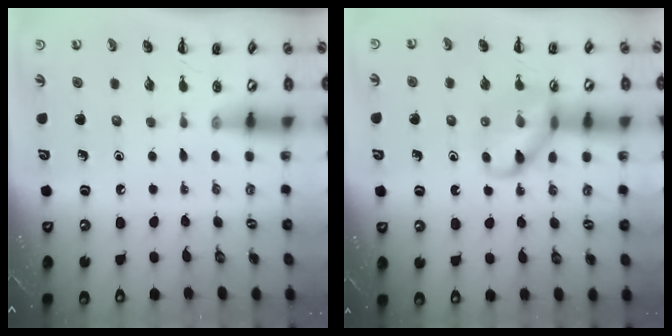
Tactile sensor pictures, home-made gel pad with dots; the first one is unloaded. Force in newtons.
{"total": 10.9, "press": 10.9, "slide": 0.9}